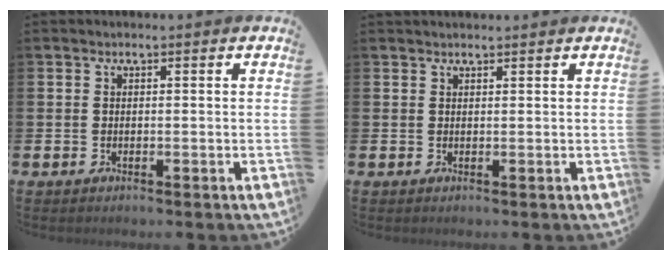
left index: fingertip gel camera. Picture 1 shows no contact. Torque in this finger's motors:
{"motor_torque": [0.14, -1.08, -0.02, 0.02]}